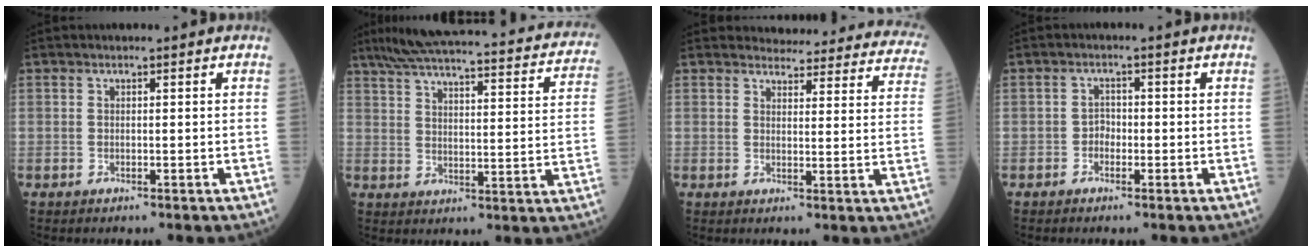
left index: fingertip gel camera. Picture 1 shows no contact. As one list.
[{"total": 30.1, "force": [26.2, 4.9, 14.0], "torque": [-0.217, -0.021, 0.316]}, {"total": 20.6, "force": [19.6, 4.7, 4.3], "torque": [-0.031, -0.064, 0.200]}, {"total": 1.5, "force": [-0.7, 1.1, 0.8], "torque": [-0.008, 0.006, -0.014]}]